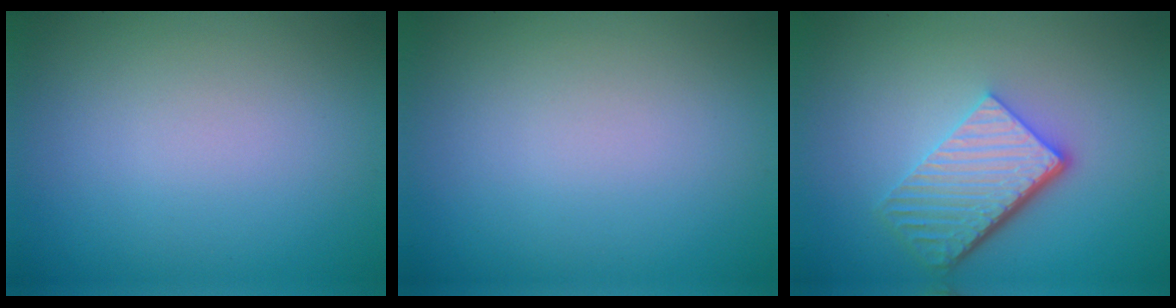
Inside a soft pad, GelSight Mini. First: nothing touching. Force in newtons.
{"total": 0.0}
{"total": 5.7, "press": 3.9, "slide": 4.1}